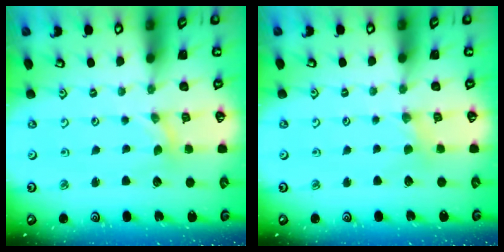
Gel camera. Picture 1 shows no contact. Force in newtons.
{"total": 1.8, "press": 1.7, "slide": 0.4}